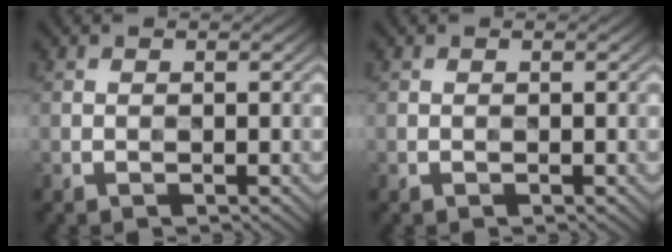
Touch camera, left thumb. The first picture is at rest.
{"total": 0.0}